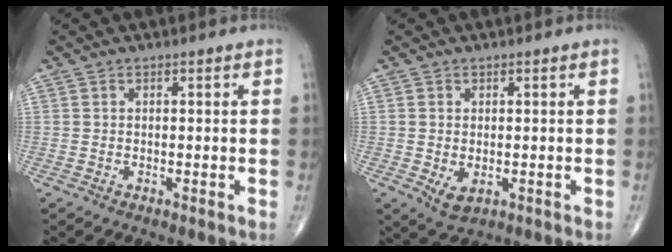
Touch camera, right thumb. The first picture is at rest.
{"total": 3.3, "force": [-0.7, 2.0, 2.6], "torque": [-0.043, -0.007, -0.002]}